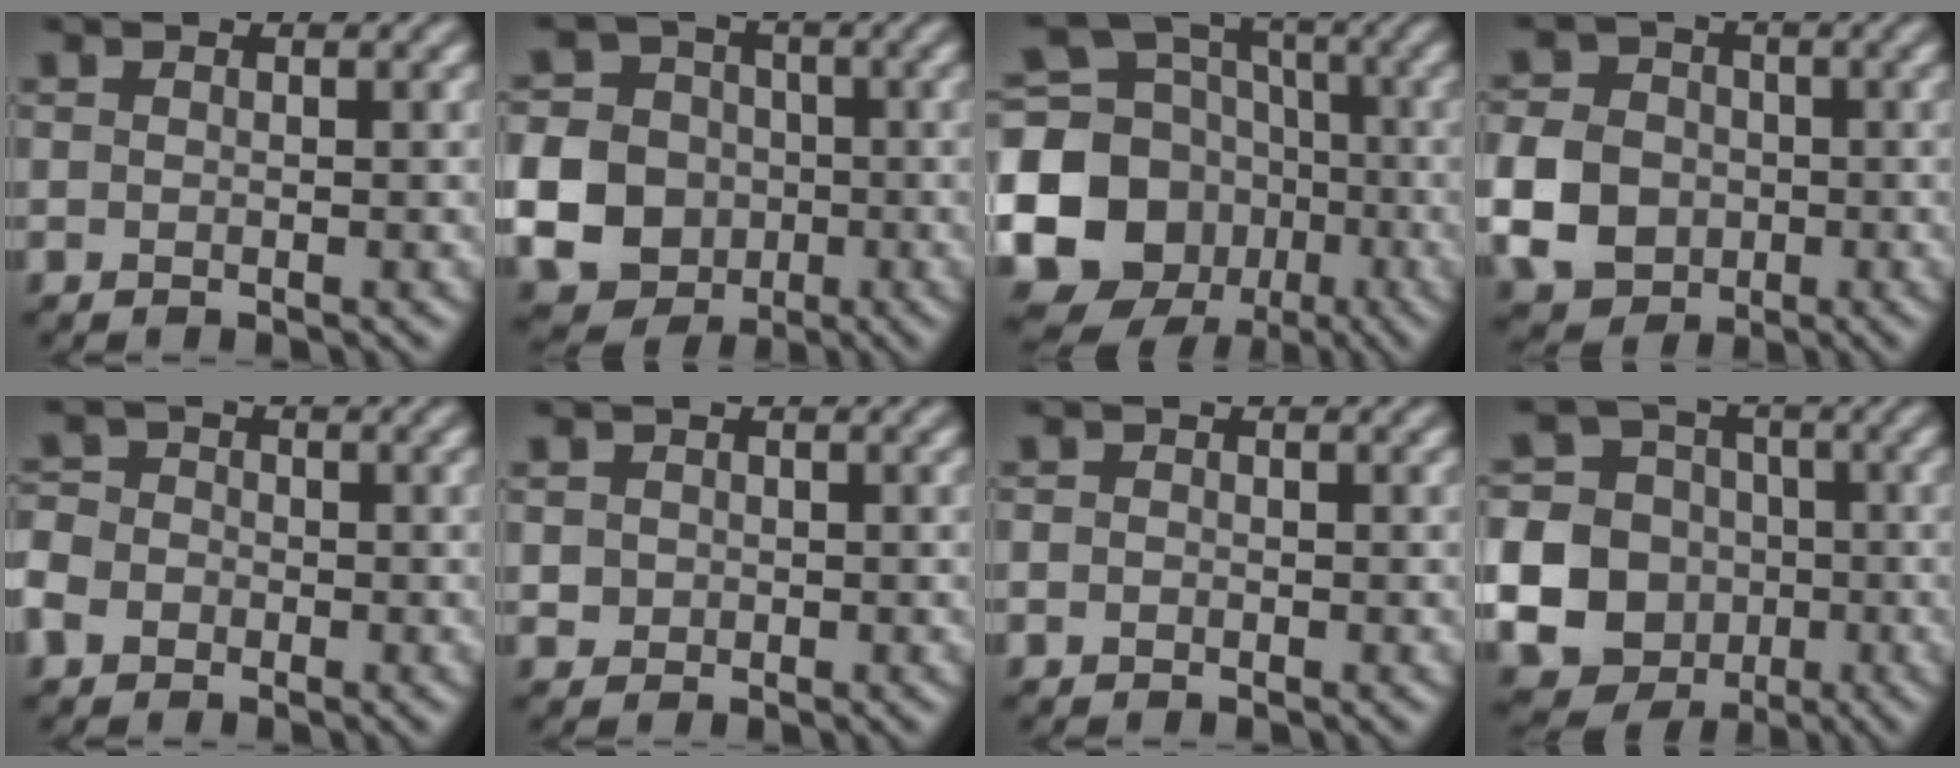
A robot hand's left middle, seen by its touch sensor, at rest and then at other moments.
{"total": 14.0, "force": [-3.3, 13.1, 3.6], "torque": [-0.115, -0.016, -0.082]}
{"total": 16.2, "force": [-3.8, 14.5, 6.1], "torque": [-0.151, -0.019, -0.084]}
{"total": 6.5, "force": [-1.3, 5.6, 2.9], "torque": [-0.071, 0.004, -0.040]}
{"total": 2.9, "force": [-1.4, 2.4, 0.8], "torque": [-0.019, 0.008, -0.041]}
{"total": 1.0, "force": [0.1, 1.0, -0.2], "torque": [0.010, 0.005, -0.001]}
{"total": 0.6, "force": [-0.3, 0.5, -0.1], "torque": [0.005, 0.005, -0.007]}
{"total": 21.2, "force": [-4.9, 20.2, 4.2], "torque": [-0.142, -0.024, -0.114]}